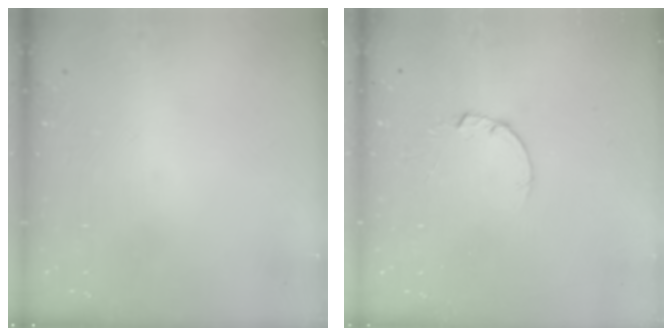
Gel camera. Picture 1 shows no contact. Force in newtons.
{"total": 1.5, "press": 1.5, "slide": 0.3}